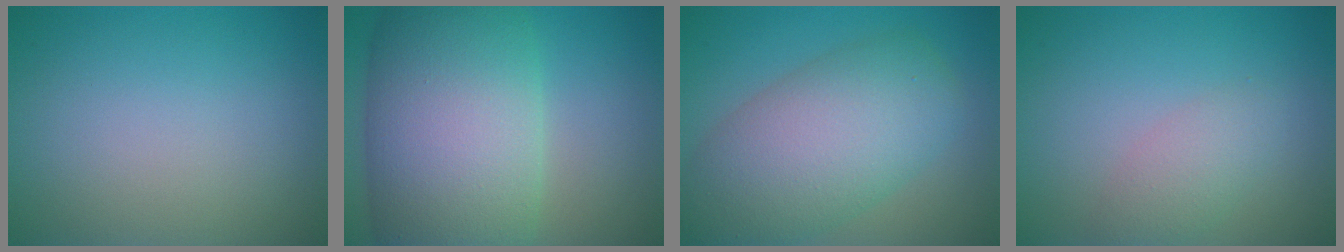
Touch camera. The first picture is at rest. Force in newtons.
{"total": 14.2, "press": 14.2, "slide": 0.6}
{"total": 9.3, "press": 9.2, "slide": 0.4}
{"total": 2.2, "press": 2.2, "slide": 0.1}